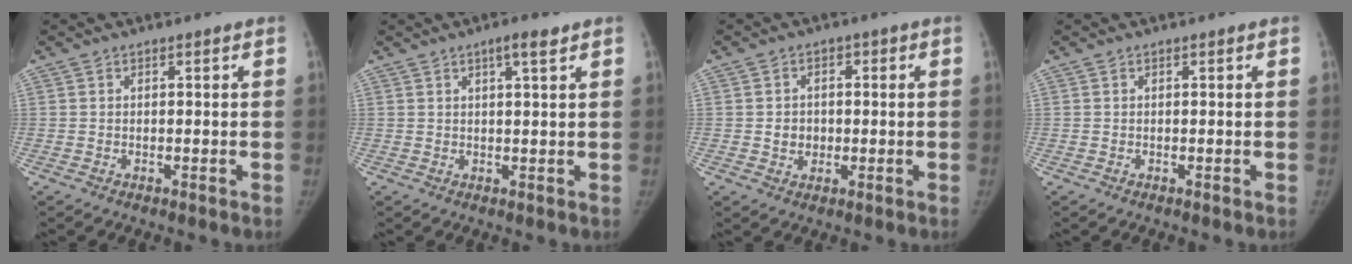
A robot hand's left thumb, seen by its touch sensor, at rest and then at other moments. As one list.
[{"total": 3.2, "force": [1.9, 0.4, 2.5], "torque": [-0.041, -0.008, 0.032]}, {"total": 3.8, "force": [-0.3, 3.5, 1.6], "torque": [-0.002, 0.005, -0.004]}, {"total": 0.0}]